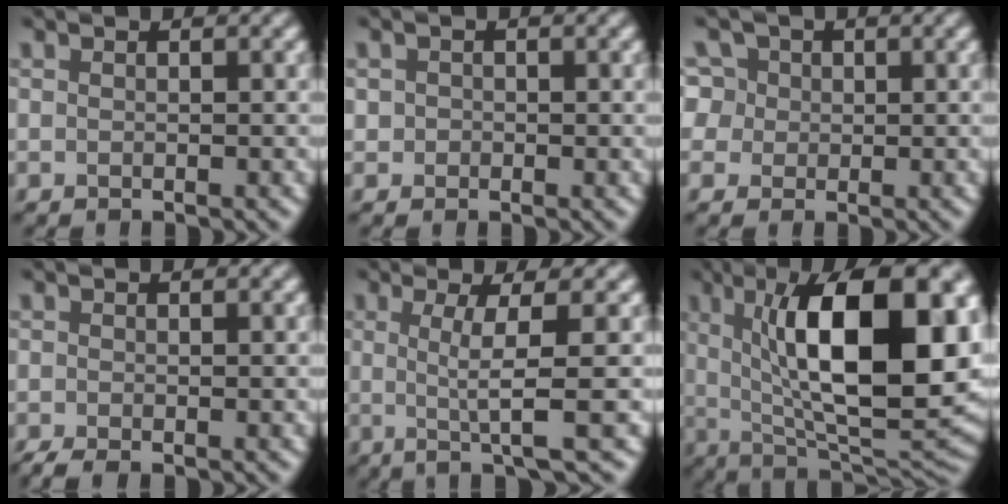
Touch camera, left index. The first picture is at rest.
{"total": 0.8, "force": [-0.2, 0.8, 0.2], "torque": [0.000, -0.004, -0.006]}
{"total": 7.7, "force": [3.3, 5.9, 3.7], "torque": [-0.070, 0.030, 0.027]}
{"total": 1.5, "force": [-0.7, 0.5, 1.2], "torque": [-0.031, -0.006, -0.016]}
{"total": 4.6, "force": [-0.1, 0.5, 4.6], "torque": [-0.080, 0.000, -0.005]}
{"total": 15.2, "force": [2.9, 5.7, 13.8], "torque": [-0.193, -0.002, 0.033]}